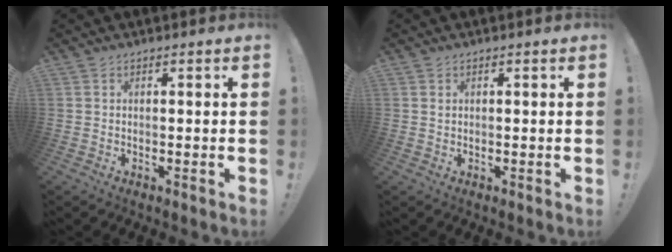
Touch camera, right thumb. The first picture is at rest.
{"total": 0.7, "force": [0.6, 0.4, -0.2], "torque": [0.010, -0.001, 0.009]}